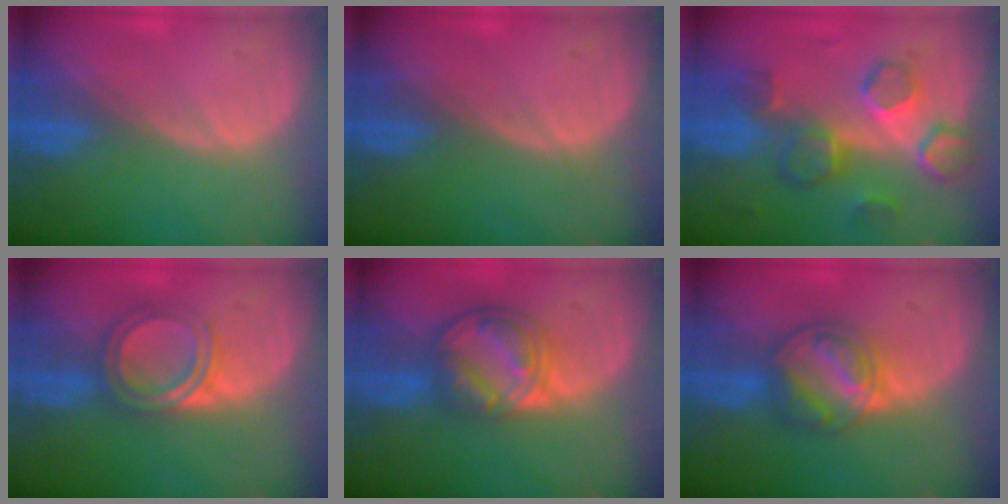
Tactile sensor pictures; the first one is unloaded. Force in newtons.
{"total": 0.0}
{"total": 8.6, "press": 7.7, "slide": 3.8}
{"total": 4.6, "press": 4.6, "slide": 0.7}
{"total": 8.2, "press": 7.0, "slide": 4.3}
{"total": 6.4, "press": 6.2, "slide": 1.7}